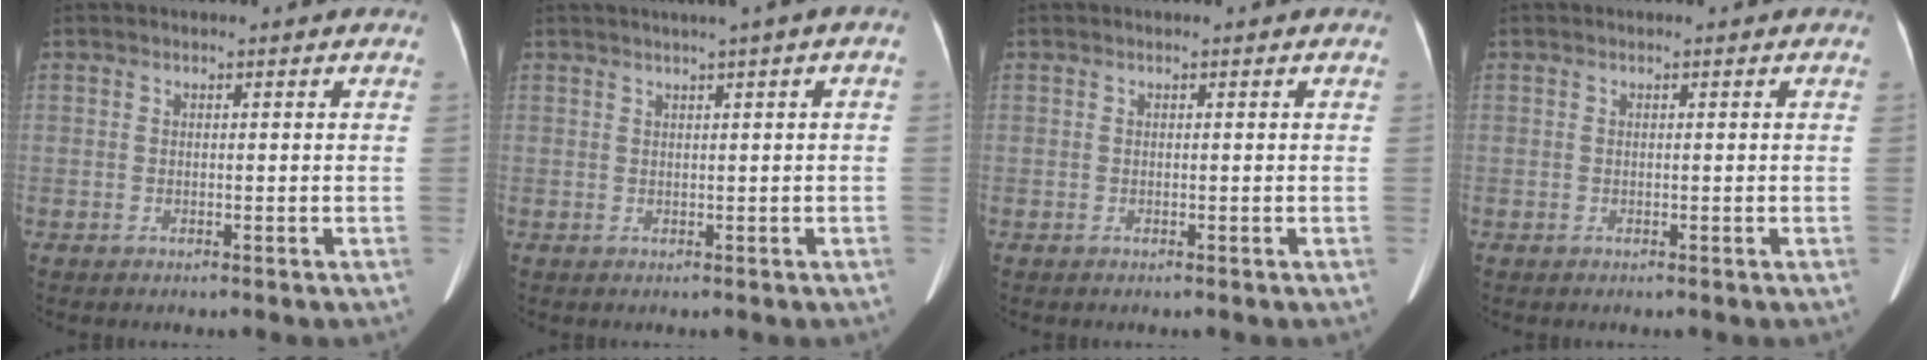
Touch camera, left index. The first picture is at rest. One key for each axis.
{"total": 3.3, "fx": 1.3, "fy": -0.2, "fz": 3.0, "tx": -0.044, "ty": 0.016, "tz": 0.020}
{"total": 0.0}
{"total": 0.0}